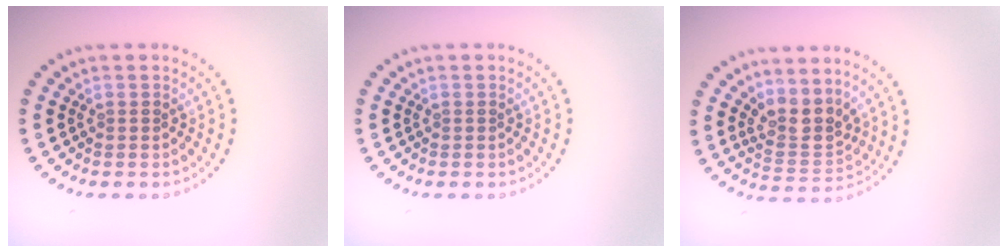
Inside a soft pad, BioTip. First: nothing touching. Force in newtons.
{"total": 0.0}
{"total": 3.1, "press": 2.6, "slide": 1.8}